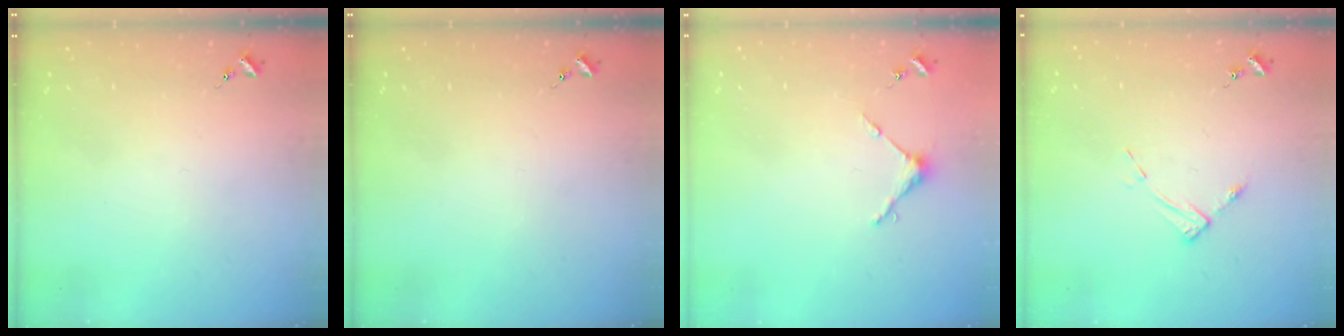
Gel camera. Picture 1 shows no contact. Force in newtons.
{"total": 0.0}
{"total": 4.0, "press": 4.0, "slide": 0.4}
{"total": 5.3, "press": 5.2, "slide": 0.1}